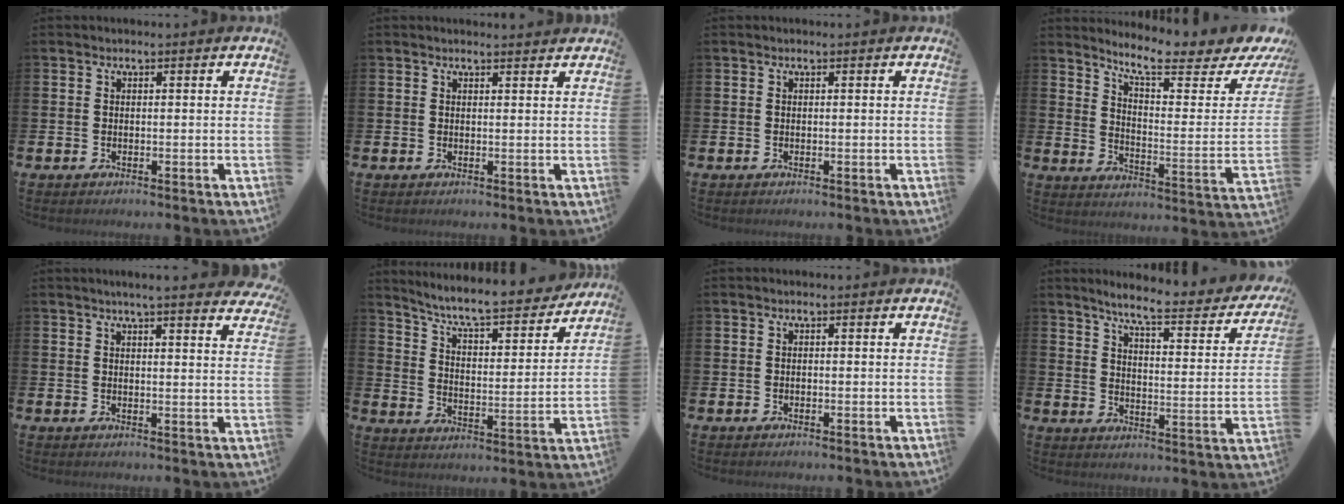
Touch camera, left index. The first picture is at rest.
{"total": 1.0, "force": [1.0, 0.0, 0.0], "torque": [0.007, -0.003, 0.016]}
{"total": 0.0}
{"total": 8.5, "force": [7.4, 1.4, 3.9], "torque": [-0.087, -0.060, 0.121]}
{"total": 4.0, "force": [3.8, -0.4, 1.2], "torque": [-0.021, -0.019, 0.066]}
{"total": 8.1, "force": [7.5, 1.0, 2.8], "torque": [-0.084, -0.059, 0.126]}
{"total": 0.0}
{"total": 6.7, "force": [5.8, 0.7, 3.3], "torque": [-0.075, -0.045, 0.088]}